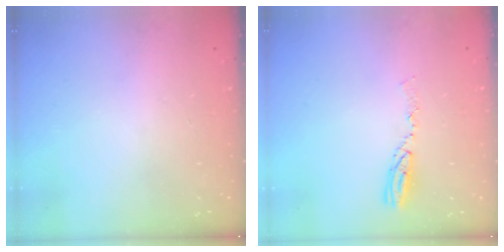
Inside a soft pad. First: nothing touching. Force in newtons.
{"total": 6.5, "press": 6.5, "slide": 0.7}